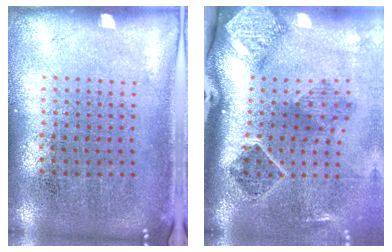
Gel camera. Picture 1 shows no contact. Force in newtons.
{"total": 2.9, "press": 1.9, "slide": 2.2}